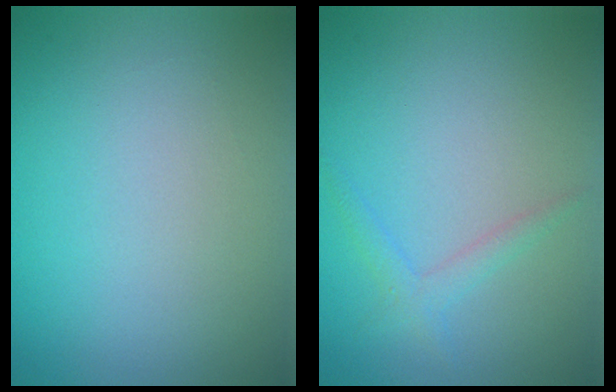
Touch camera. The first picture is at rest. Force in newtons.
{"total": 1.4, "press": 1.4, "slide": 0.1}